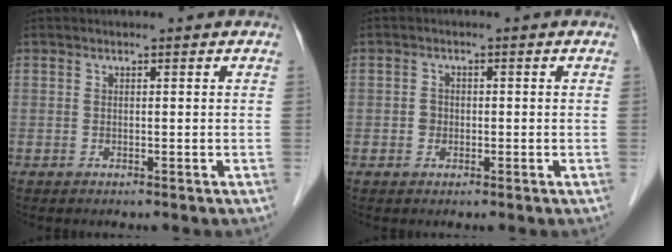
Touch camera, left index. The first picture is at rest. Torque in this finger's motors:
{"motor_torque": [0.27, 0.16, 0.01, 0.00]}